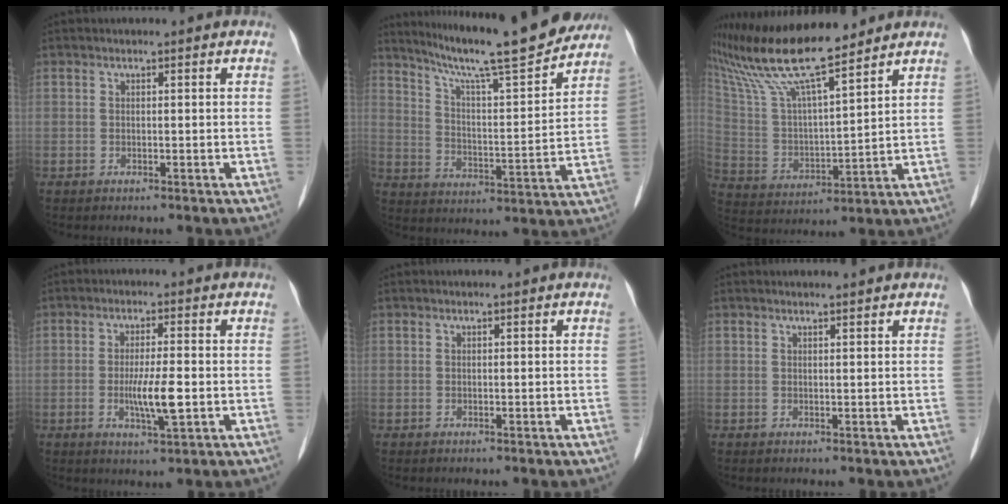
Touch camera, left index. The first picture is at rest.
{"total": 17.6, "force": [15.4, 1.0, 8.5], "torque": [-0.141, 0.001, 0.234]}
{"total": 17.2, "force": [14.2, 1.5, 9.5], "torque": [-0.186, 0.018, 0.267]}
{"total": 5.7, "force": [-1.2, 0.7, 5.6], "torque": [-0.111, -0.010, -0.021]}
{"total": 0.0}
{"total": 1.7, "force": [1.5, 0.1, 0.7], "torque": [-0.010, 0.009, 0.021]}